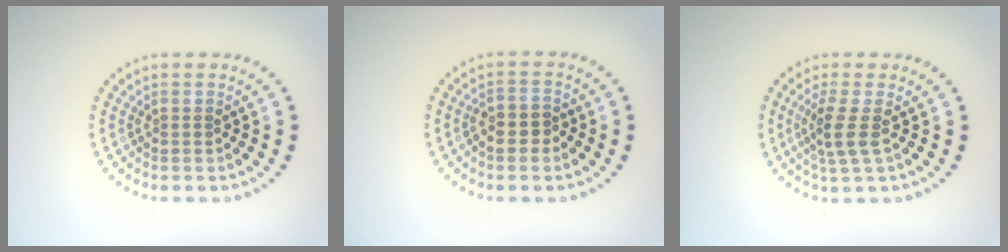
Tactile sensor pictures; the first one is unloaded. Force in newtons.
{"total": 2.1, "press": 2.0, "slide": 0.6}
{"total": 2.7, "press": 2.1, "slide": 1.7}